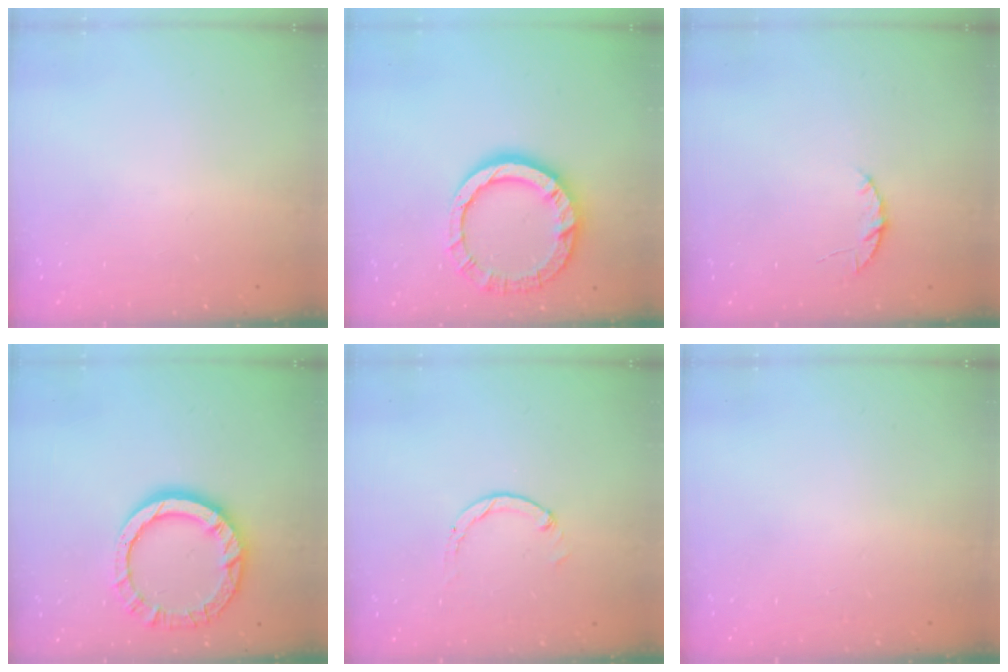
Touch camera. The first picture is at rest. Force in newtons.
{"total": 13.3, "press": 13.2, "slide": 1.4}
{"total": 3.8, "press": 3.8, "slide": 0.5}
{"total": 11.5, "press": 11.5, "slide": 0.9}
{"total": 1.3, "press": 1.2, "slide": 0.2}
{"total": 2.4, "press": 2.4, "slide": 0.2}